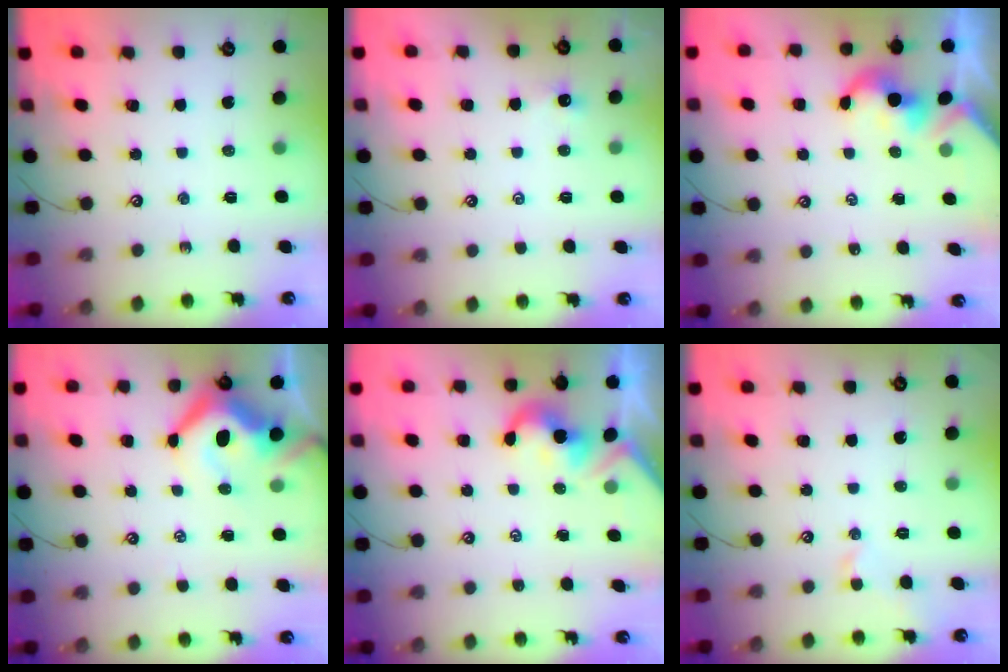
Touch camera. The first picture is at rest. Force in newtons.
{"total": 0.8, "press": 0.8, "slide": 0.3}
{"total": 2.1, "press": 2.1, "slide": 0.2}
{"total": 10.4, "press": 10.2, "slide": 2.0}
{"total": 2.1, "press": 2.1, "slide": 0.4}
{"total": 0.8, "press": 0.8, "slide": 0.1}